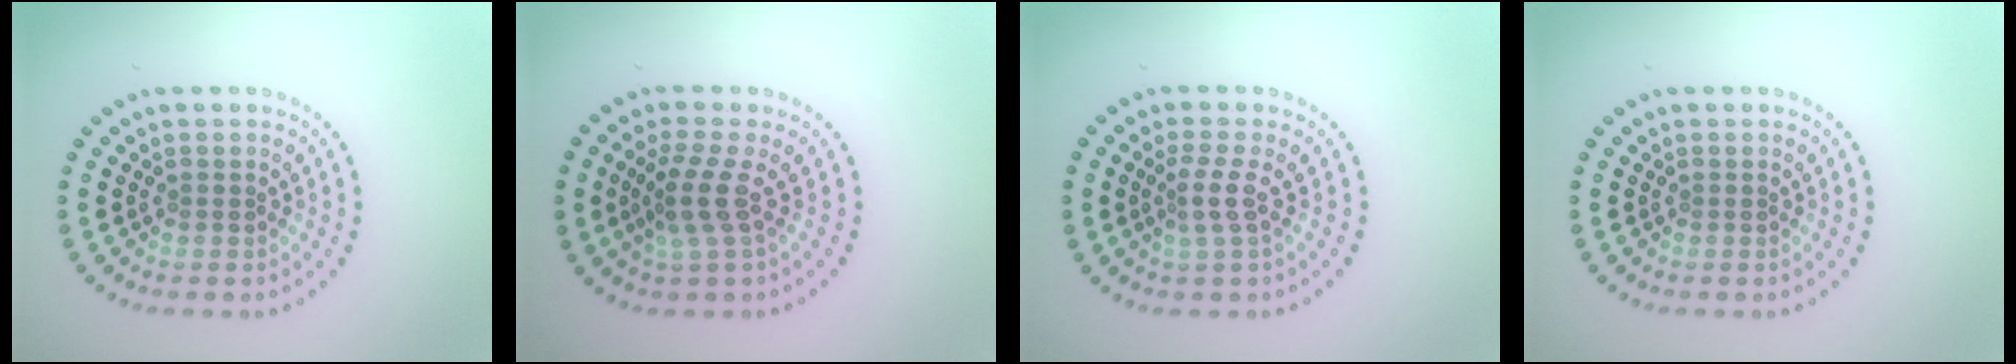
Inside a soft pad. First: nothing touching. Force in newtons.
{"total": 2.9, "press": 2.3, "slide": 1.8}
{"total": 2.0, "press": 1.5, "slide": 1.4}
{"total": 0.0}